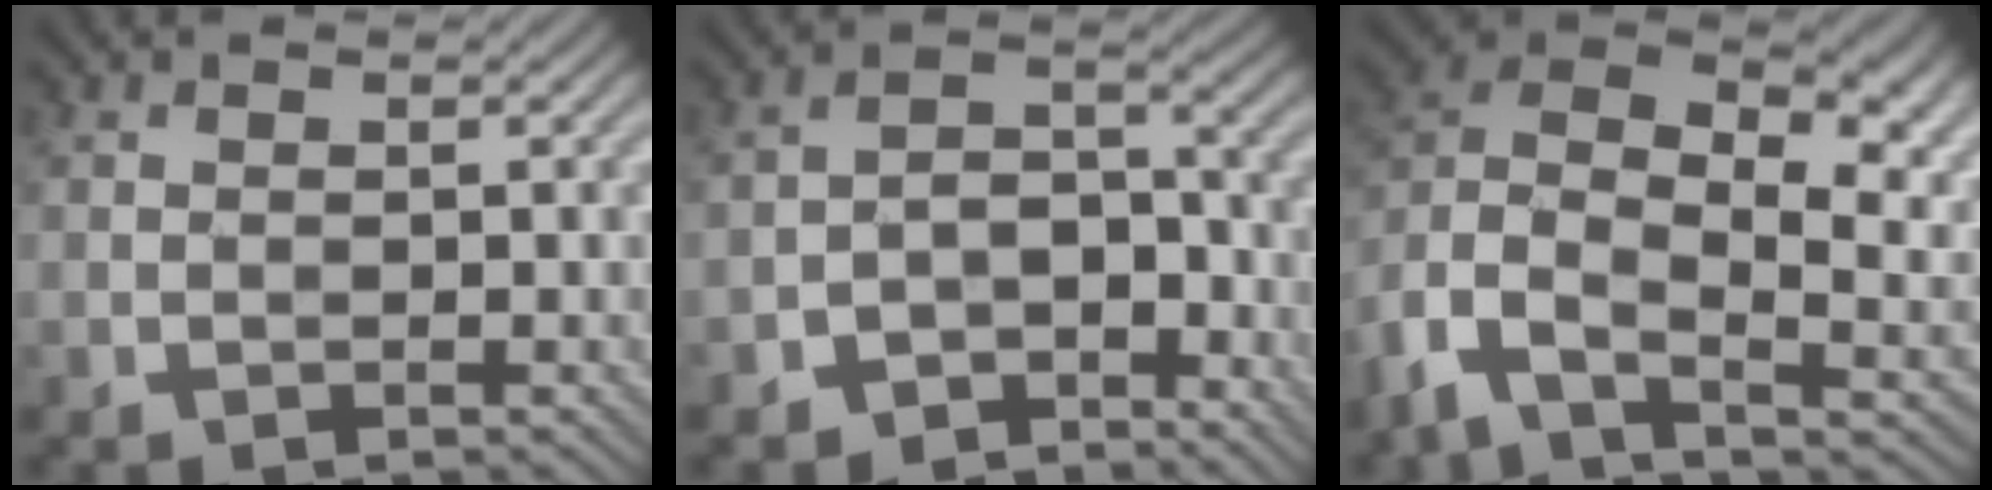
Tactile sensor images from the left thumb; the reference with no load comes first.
{"total": 6.5, "force": [-4.8, 3.5, 2.6], "torque": [-0.032, 0.004, -0.095]}
{"total": 15.3, "force": [-1.8, 9.8, 11.6], "torque": [-0.261, -0.004, -0.038]}